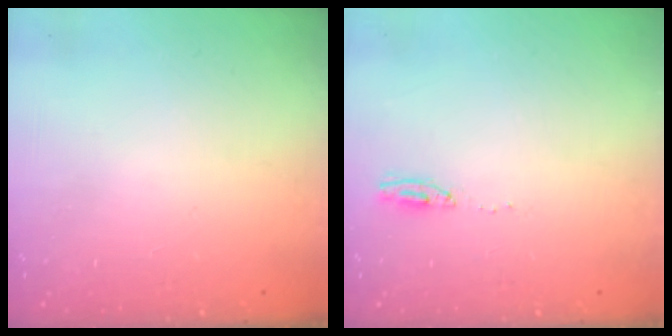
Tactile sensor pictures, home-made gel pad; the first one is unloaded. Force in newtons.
{"total": 3.6, "press": 3.5, "slide": 1.1}